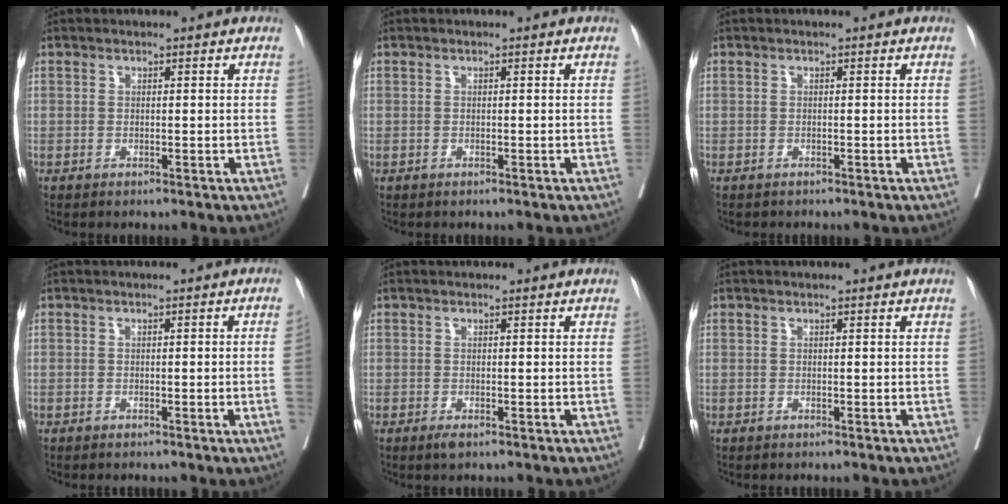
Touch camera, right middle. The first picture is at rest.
{"total": 0.0}
{"total": 1.0, "force": [-0.8, 0.5, 0.0], "torque": [-0.008, 0.001, -0.016]}
{"total": 2.1, "force": [-0.5, -0.3, 2.0], "torque": [-0.028, 0.004, -0.004]}
{"total": 1.2, "force": [-0.7, 0.3, 0.8], "torque": [-0.015, -0.003, -0.009]}
{"total": 0.0}